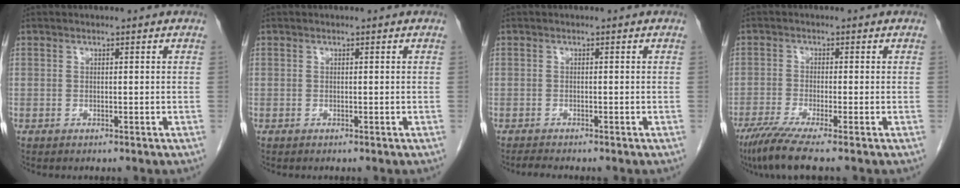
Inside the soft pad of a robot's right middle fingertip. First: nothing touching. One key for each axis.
{"total": 0.0}
{"total": 1.3, "fx": -1.2, "fy": -0.2, "fz": 0.4, "tx": -0.019, "ty": -0.009, "tz": -0.022}
{"total": 6.3, "fx": -4.8, "fy": -0.7, "fz": 4.1, "tx": -0.070, "ty": -0.022, "tz": -0.087}